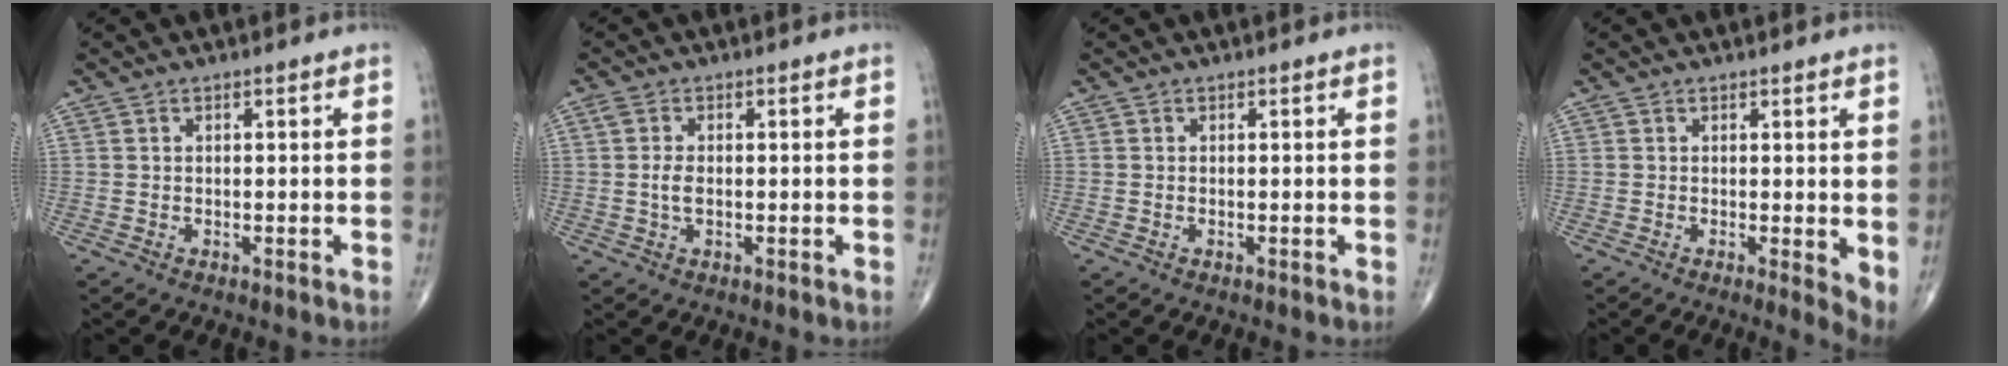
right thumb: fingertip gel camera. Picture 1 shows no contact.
{"total": 2.6, "force": [-0.1, 1.4, 2.2], "torque": [-0.050, 0.002, -0.003]}
{"total": 0.0}
{"total": 3.5, "force": [0.7, 1.0, 3.2], "torque": [-0.045, -0.011, 0.008]}